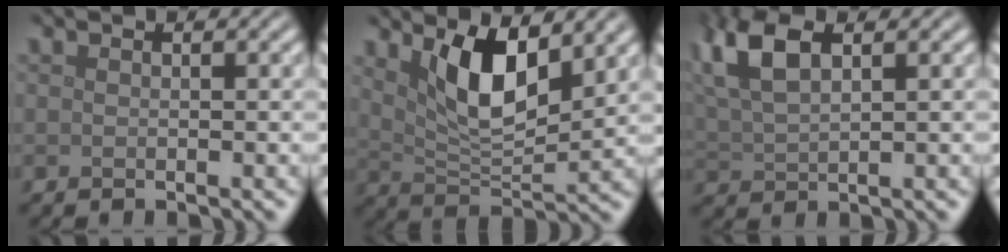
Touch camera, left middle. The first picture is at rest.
{"total": 6.7, "force": [2.9, 2.6, 5.4], "torque": [-0.102, -0.007, 0.055]}
{"total": 6.4, "force": [3.0, 2.9, 4.8], "torque": [-0.117, 0.016, 0.060]}